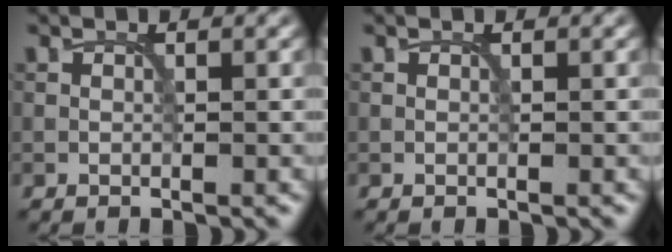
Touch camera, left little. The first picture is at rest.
{"total": 0.0}